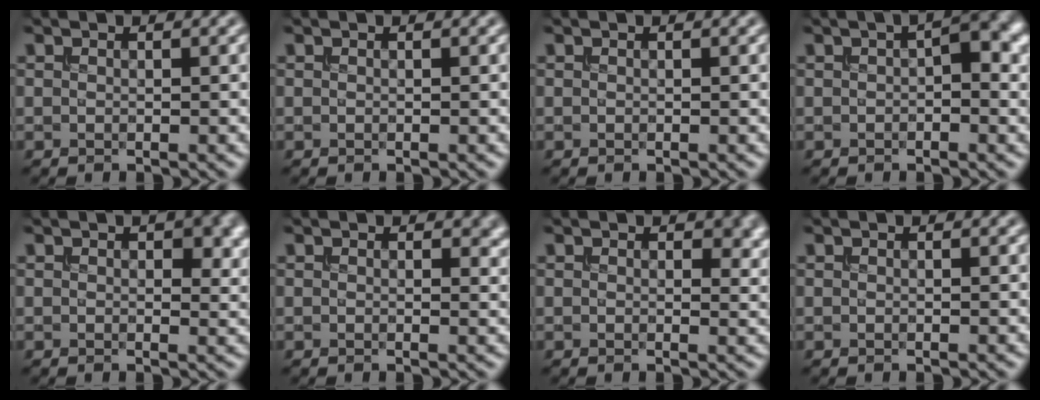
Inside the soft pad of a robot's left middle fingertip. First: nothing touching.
{"total": 0.0}
{"total": 0.0}
{"total": 3.2, "force": [0.3, 1.4, 2.9], "torque": [-0.040, 0.008, 0.000]}
{"total": 3.6, "force": [1.1, 2.1, 2.7], "torque": [-0.031, -0.002, 0.016]}
{"total": 1.7, "force": [0.7, 1.2, 1.1], "torque": [-0.013, -0.004, 0.010]}
{"total": 2.5, "force": [1.0, 1.6, 1.7], "torque": [-0.020, -0.005, 0.014]}
{"total": 0.0}